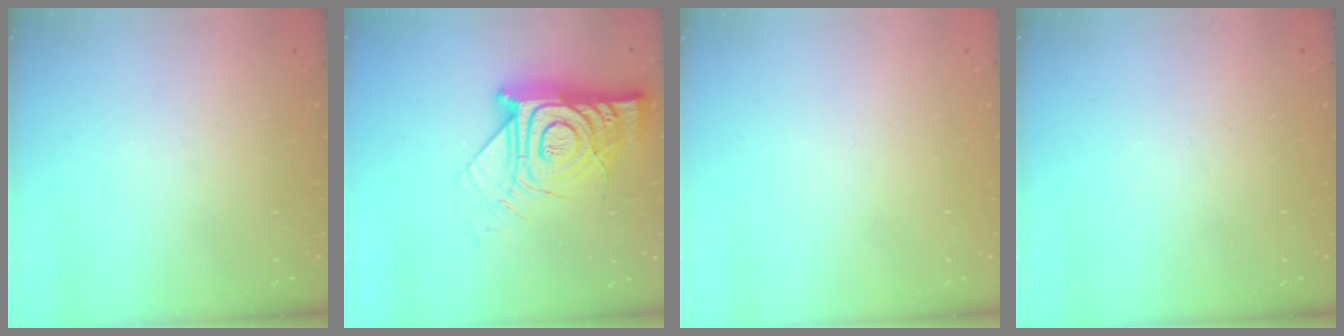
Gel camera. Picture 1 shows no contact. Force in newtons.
{"total": 17.1, "press": 17.0, "slide": 1.5}
{"total": 1.5, "press": 1.5, "slide": 0.1}
{"total": 0.0}